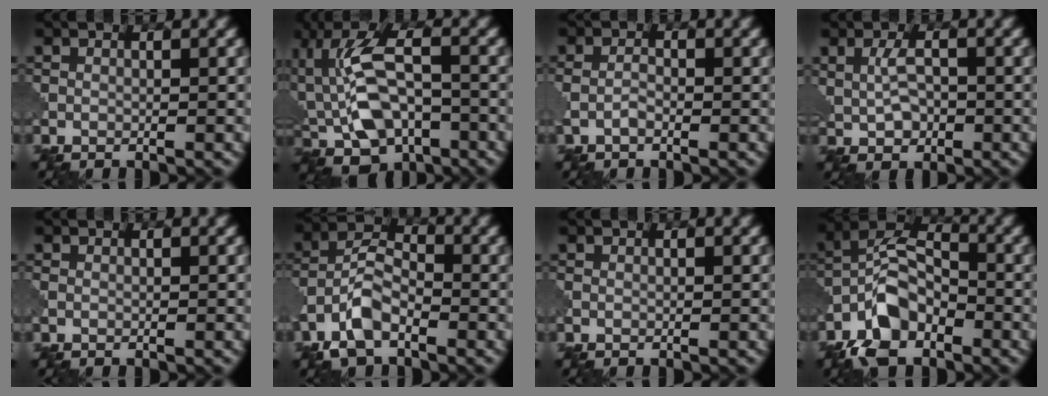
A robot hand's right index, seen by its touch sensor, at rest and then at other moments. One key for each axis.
{"total": 9.7, "fx": -1.2, "fy": 5.6, "fz": 7.8, "tx": -0.143, "ty": 0.012, "tz": -0.035}
{"total": 1.2, "fx": -0.5, "fy": 0.5, "fz": 1.0, "tx": -0.025, "ty": 0.001, "tz": -0.013}
{"total": 2.6, "fx": 0.3, "fy": 1.6, "fz": 2.0, "tx": -0.041, "ty": -0.001, "tz": 0.007}
{"total": 0.6, "fx": -0.2, "fy": 0.5, "fz": 0.3, "tx": -0.009, "ty": -0.002, "tz": -0.003}
{"total": 5.2, "fx": -2.9, "fy": 2.6, "fz": 3.5, "tx": -0.068, "ty": 0.008, "tz": -0.068}
{"total": 0.0}
{"total": 7.1, "fx": -4.1, "fy": 3.7, "fz": 4.4, "tx": -0.083, "ty": 0.010, "tz": -0.092}